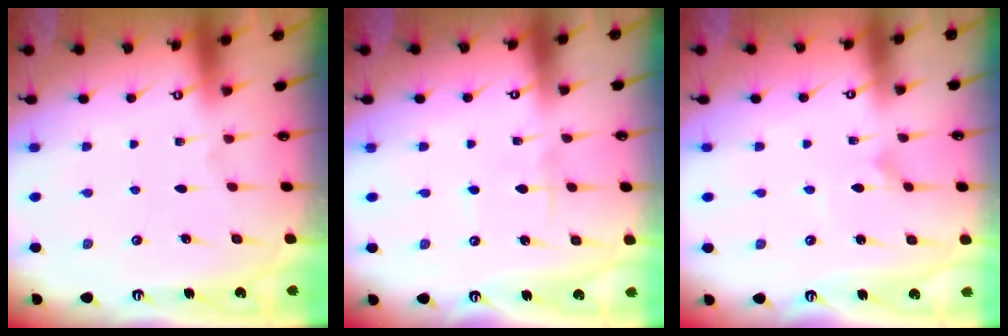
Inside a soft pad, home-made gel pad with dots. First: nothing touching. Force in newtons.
{"total": 2.9, "press": 2.9, "slide": 0.3}
{"total": 3.5, "press": 3.5, "slide": 0.2}